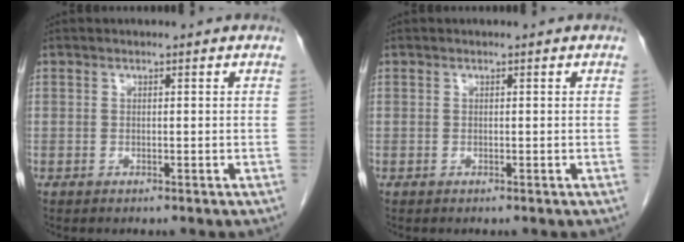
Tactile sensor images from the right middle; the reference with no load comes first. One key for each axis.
{"total": 0.0}